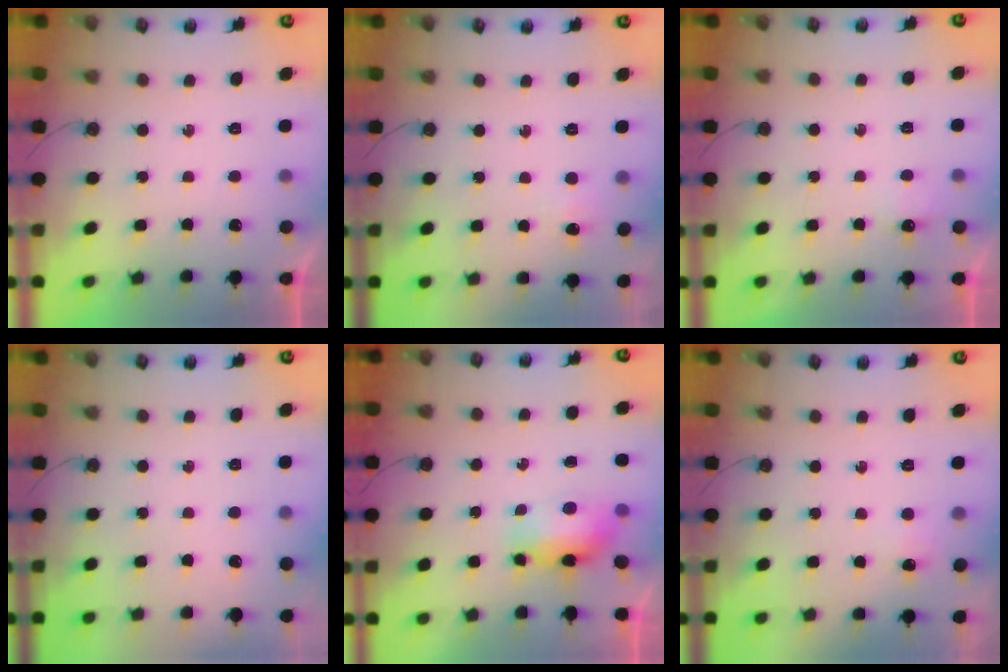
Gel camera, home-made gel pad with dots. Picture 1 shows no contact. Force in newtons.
{"total": 11.1, "press": 3.6, "slide": 10.5}
{"total": 3.0, "press": 3.0, "slide": 0.6}
{"total": 0.0}
{"total": 7.6, "press": 7.4, "slide": 1.3}
{"total": 5.0, "press": 4.9, "slide": 1.1}